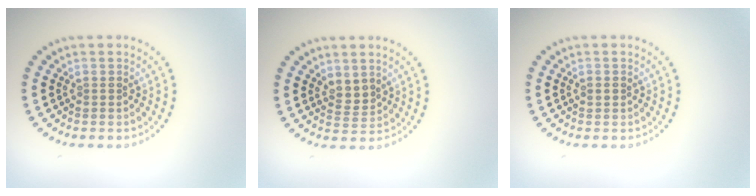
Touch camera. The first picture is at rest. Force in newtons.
{"total": 1.6, "press": 1.3, "slide": 1.0}
{"total": 0.7, "press": 0.7, "slide": 0.0}